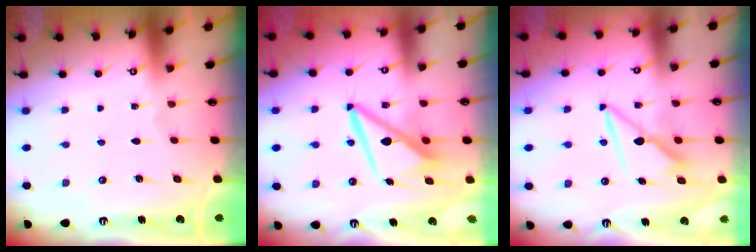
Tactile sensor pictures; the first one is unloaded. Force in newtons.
{"total": 8.9, "press": 8.9, "slide": 1.1}
{"total": 8.0, "press": 8.0, "slide": 0.1}